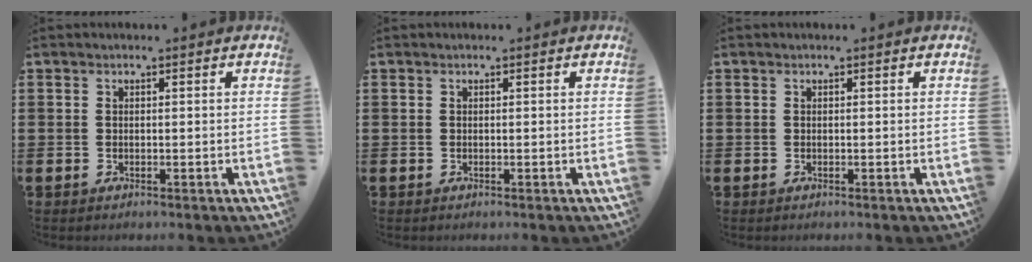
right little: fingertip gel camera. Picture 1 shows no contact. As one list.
[{"total": 0.0}, {"total": 0.0}]